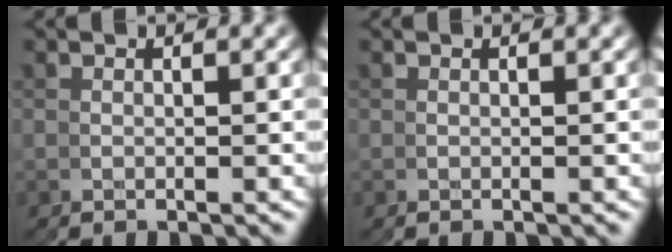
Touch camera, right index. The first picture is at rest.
{"total": 0.0}